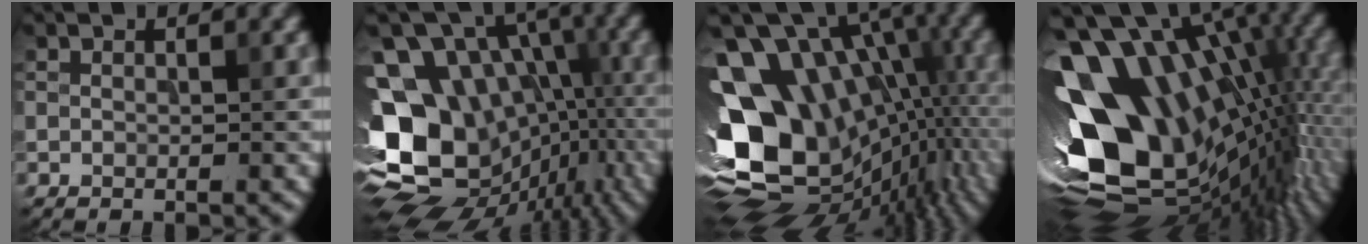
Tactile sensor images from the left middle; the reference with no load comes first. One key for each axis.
{"total": 16.1, "fx": -1.9, "fy": 12.1, "fz": 10.5, "tx": -0.181, "ty": 0.008, "tz": -0.007}
{"total": 17.6, "fx": -0.6, "fy": 11.7, "fz": 13.2, "tx": -0.226, "ty": 0.003, "tz": 0.001}
{"total": 17.7, "fx": 1.4, "fy": 9.7, "fz": 14.7, "tx": -0.264, "ty": 0.008, "tz": 0.018}